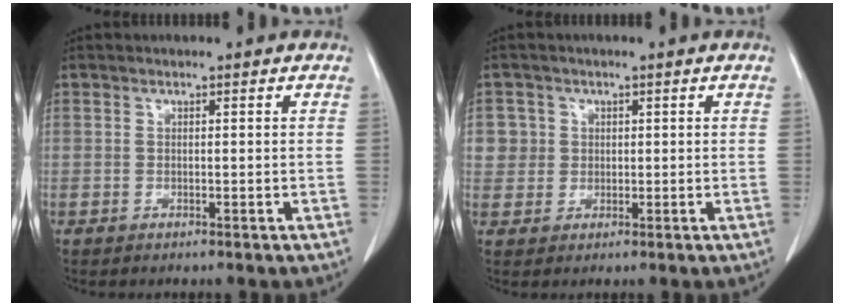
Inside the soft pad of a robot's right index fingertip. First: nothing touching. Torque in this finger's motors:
{"motor_torque": [-0.03, 0.02, 0.08, 0.01]}